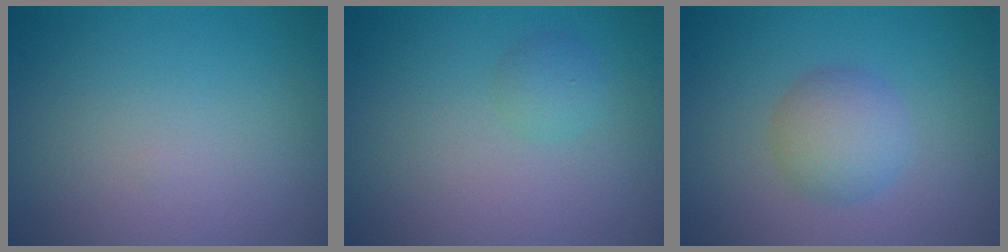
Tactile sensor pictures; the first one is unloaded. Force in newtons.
{"total": 1.4, "press": 1.3, "slide": 0.2}
{"total": 3.4, "press": 3.4, "slide": 0.1}